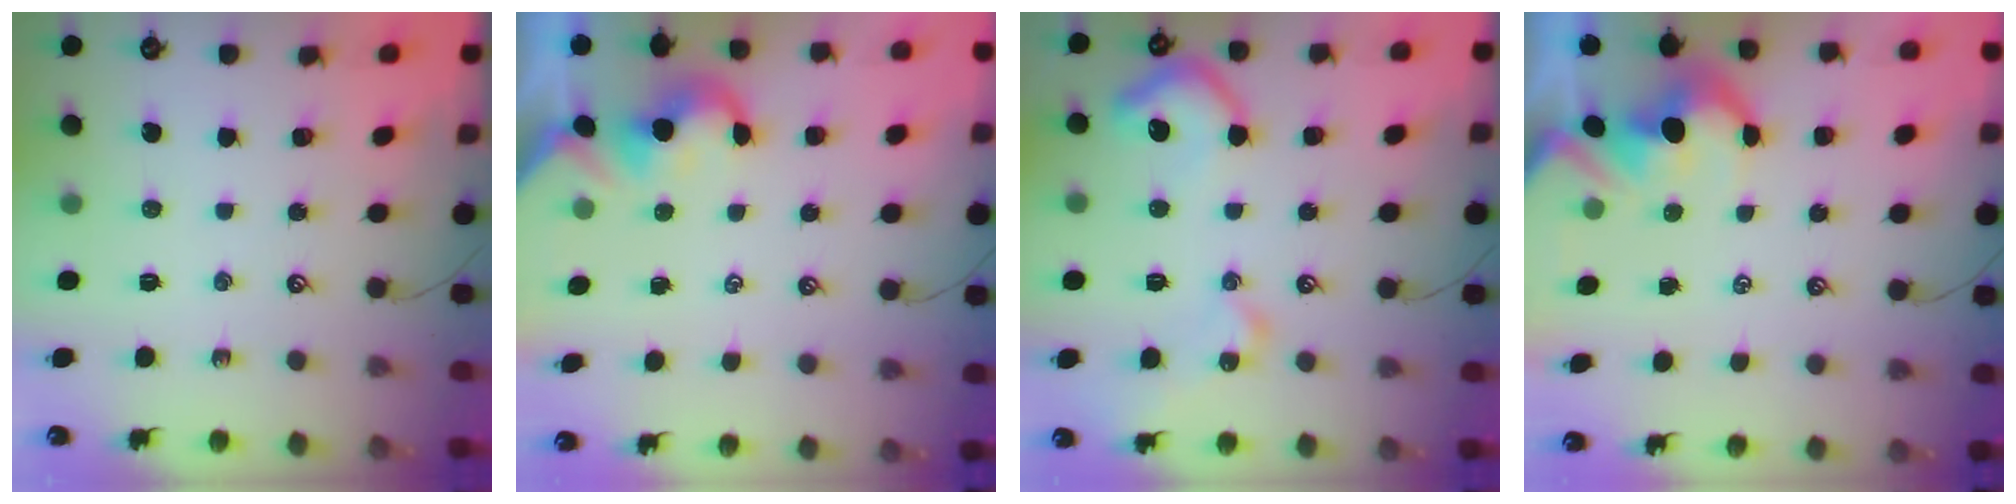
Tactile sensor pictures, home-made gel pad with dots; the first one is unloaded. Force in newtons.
{"total": 0.6, "press": 0.5, "slide": 0.3}
{"total": 9.2, "press": 9.2, "slide": 1.2}
{"total": 3.1, "press": 2.9, "slide": 1.0}